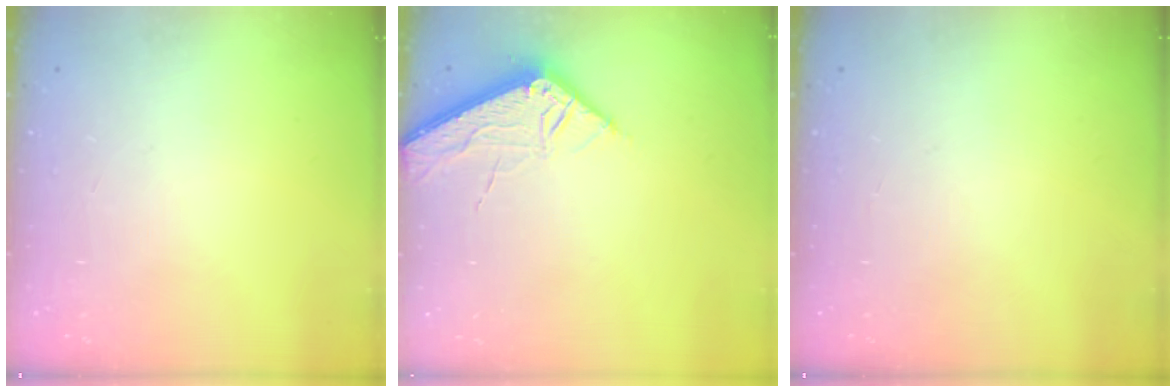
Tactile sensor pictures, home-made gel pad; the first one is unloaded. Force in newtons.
{"total": 6.1, "press": 6.0, "slide": 0.7}
{"total": 0.0}